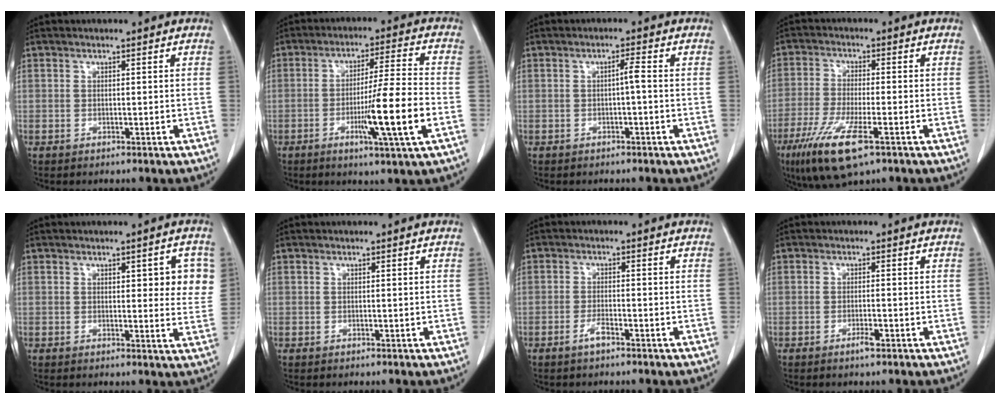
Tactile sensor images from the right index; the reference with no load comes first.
{"total": 11.6, "force": [-3.5, -0.9, 11.0], "torque": [-0.184, -0.014, -0.062]}
{"total": 1.6, "force": [-0.2, -0.1, 1.6], "torque": [-0.026, 0.003, -0.002]}
{"total": 10.7, "force": [-5.9, 2.0, 8.7], "torque": [-0.171, -0.028, -0.102]}
{"total": 6.2, "force": [2.1, 2.1, 5.4], "torque": [-0.049, 0.002, 0.020]}
{"total": 0.0}
{"total": 2.0, "force": [-1.4, 0.3, 1.4], "torque": [-0.028, 0.000, -0.028]}
{"total": 1.7, "force": [-1.0, 0.1, 1.3], "torque": [-0.024, -0.001, -0.017]}